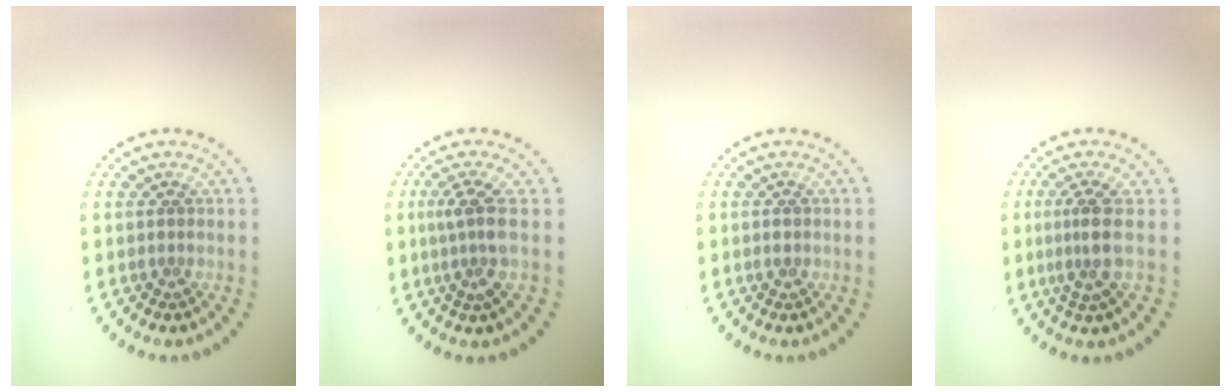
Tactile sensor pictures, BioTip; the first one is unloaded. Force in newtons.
{"total": 2.5, "press": 1.9, "slide": 1.7}
{"total": 1.1, "press": 1.1, "slide": 0.0}
{"total": 2.6, "press": 1.9, "slide": 1.8}